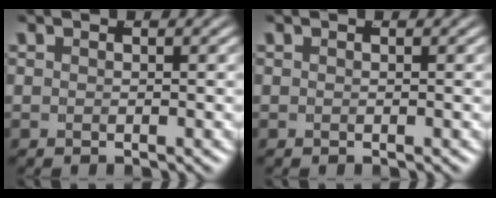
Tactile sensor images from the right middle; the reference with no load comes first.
{"total": 0.0}